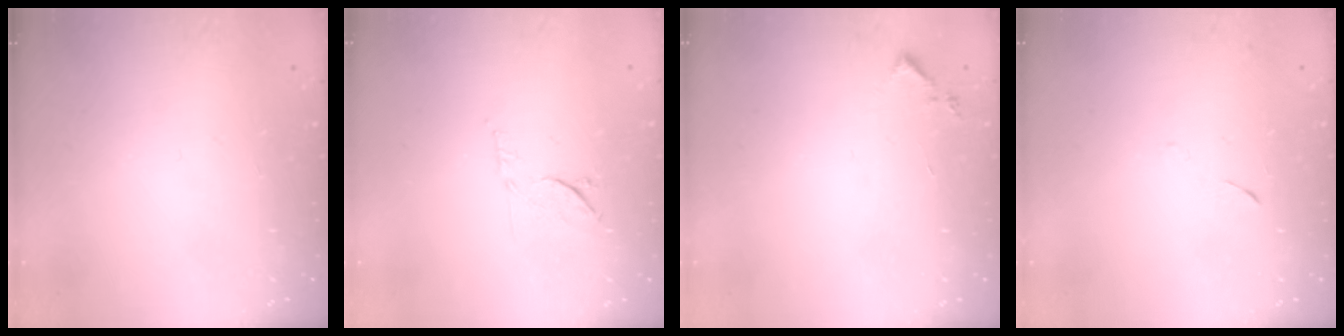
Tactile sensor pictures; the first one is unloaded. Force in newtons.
{"total": 7.8, "press": 7.8, "slide": 0.9}
{"total": 4.9, "press": 4.8, "slide": 0.5}
{"total": 6.3, "press": 6.2, "slide": 0.6}